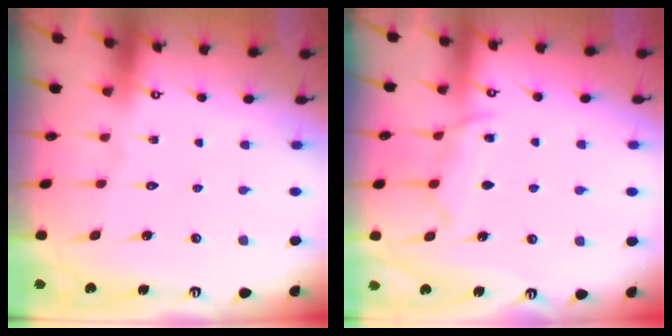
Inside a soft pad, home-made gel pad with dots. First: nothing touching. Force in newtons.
{"total": 9.0, "press": 9.0, "slide": 1.1}